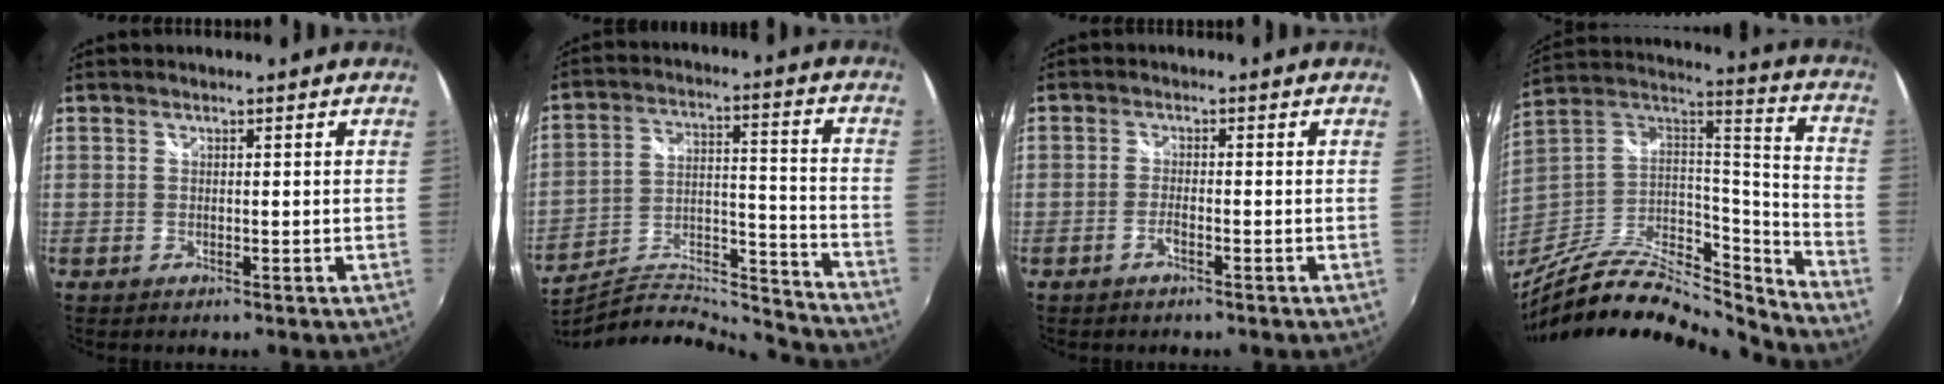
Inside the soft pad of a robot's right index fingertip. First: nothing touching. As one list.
[{"total": 20.1, "force": [-19.0, 3.1, 5.8], "torque": [-0.090, 0.014, -0.284]}, {"total": 1.5, "force": [-0.9, 0.3, 1.1], "torque": [-0.030, 0.000, -0.019]}, {"total": 27.1, "force": [-22.5, 7.0, 13.2], "torque": [-0.230, -0.016, -0.387]}]